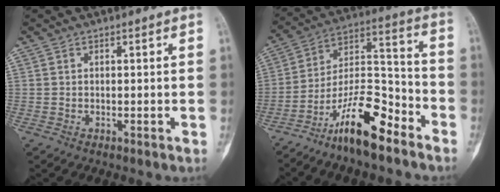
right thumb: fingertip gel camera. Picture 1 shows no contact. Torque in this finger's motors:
{"motor_torque": [0.32, 0.26, 1.13, -0.95, 0.05]}